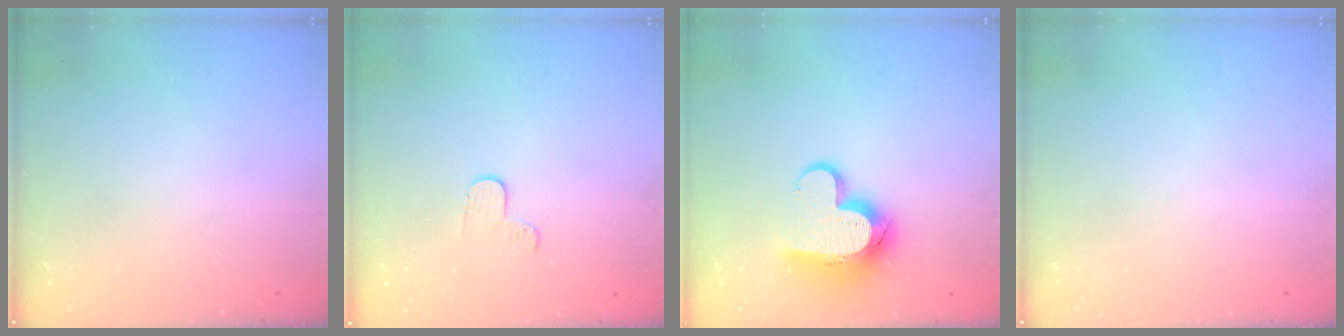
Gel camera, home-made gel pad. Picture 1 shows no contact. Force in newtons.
{"total": 3.9, "press": 3.9, "slide": 0.4}
{"total": 13.1, "press": 13.0, "slide": 1.3}
{"total": 0.0}